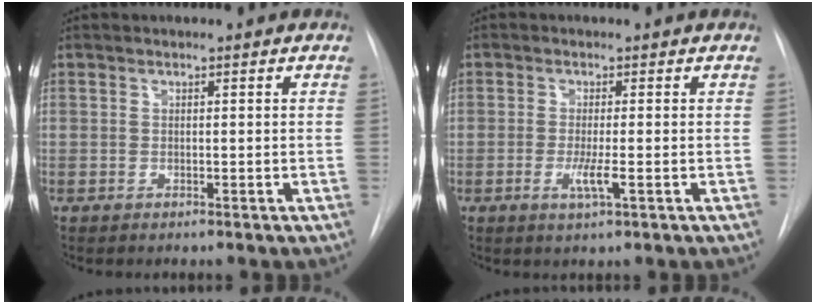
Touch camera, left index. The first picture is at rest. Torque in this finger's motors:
{"motor_torque": [0.02, 0.00, 0.07, 0.07]}